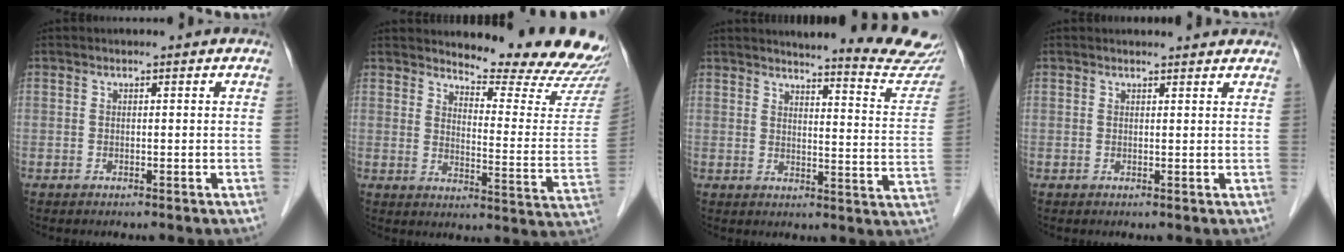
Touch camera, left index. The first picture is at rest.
{"total": 17.4, "force": [16.7, 1.3, 4.8], "torque": [-0.055, -0.117, 0.185]}
{"total": 15.9, "force": [15.4, -0.4, 3.9], "torque": [-0.046, -0.108, 0.161]}
{"total": 5.0, "force": [4.9, 0.8, 1.0], "torque": [-0.010, 0.010, 0.044]}